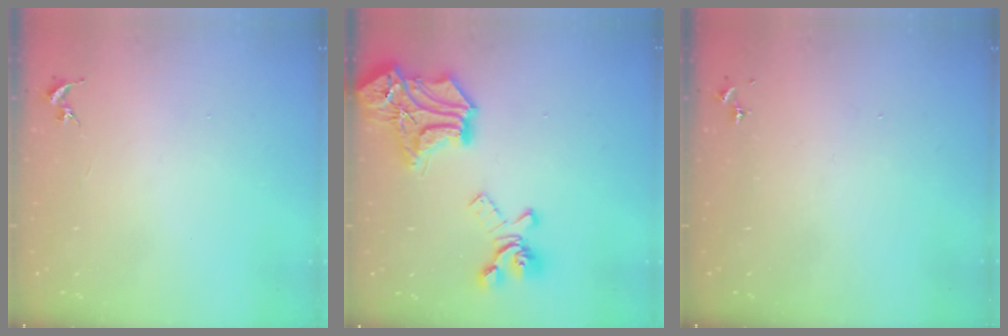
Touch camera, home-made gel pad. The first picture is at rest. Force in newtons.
{"total": 24.6, "press": 24.6, "slide": 0.7}
{"total": 0.0}